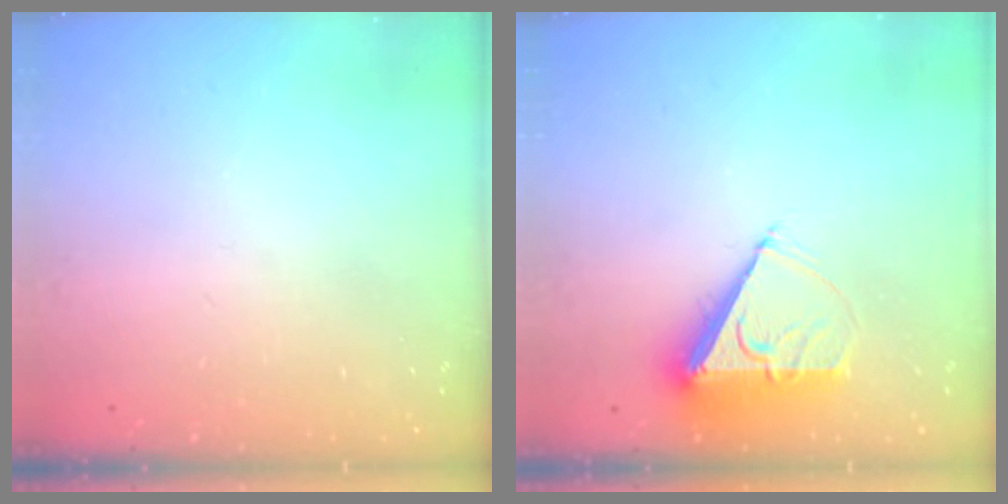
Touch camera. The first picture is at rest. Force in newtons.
{"total": 7.6, "press": 7.6, "slide": 0.2}